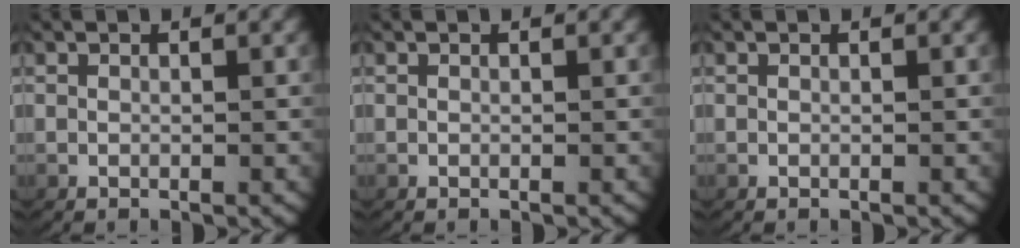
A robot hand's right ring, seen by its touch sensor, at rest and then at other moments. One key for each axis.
{"total": 0.0}
{"total": 0.0}